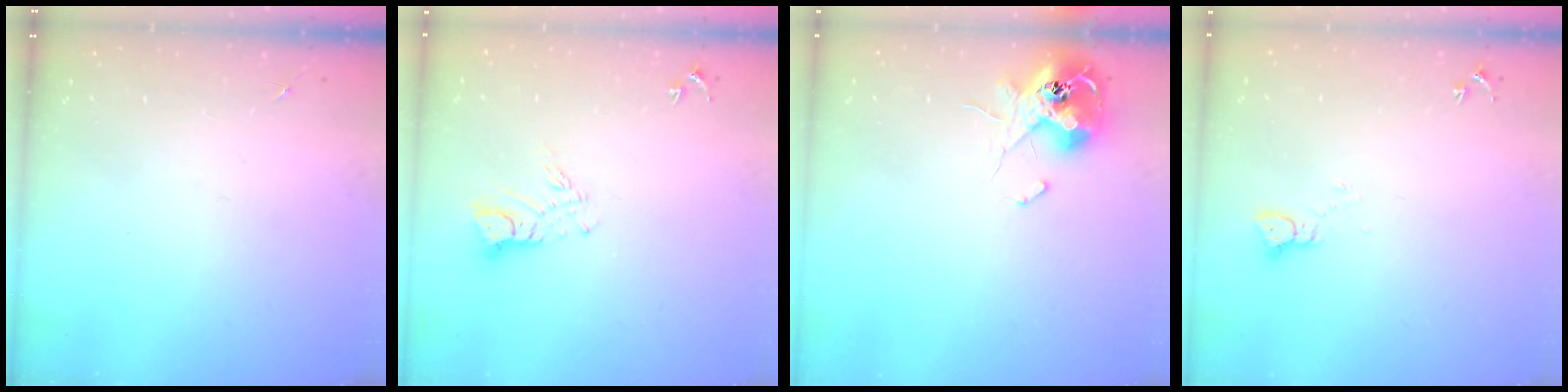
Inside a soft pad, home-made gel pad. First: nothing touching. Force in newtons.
{"total": 7.7, "press": 7.7, "slide": 0.7}
{"total": 12.7, "press": 12.6, "slide": 1.5}
{"total": 2.2, "press": 2.2, "slide": 0.2}